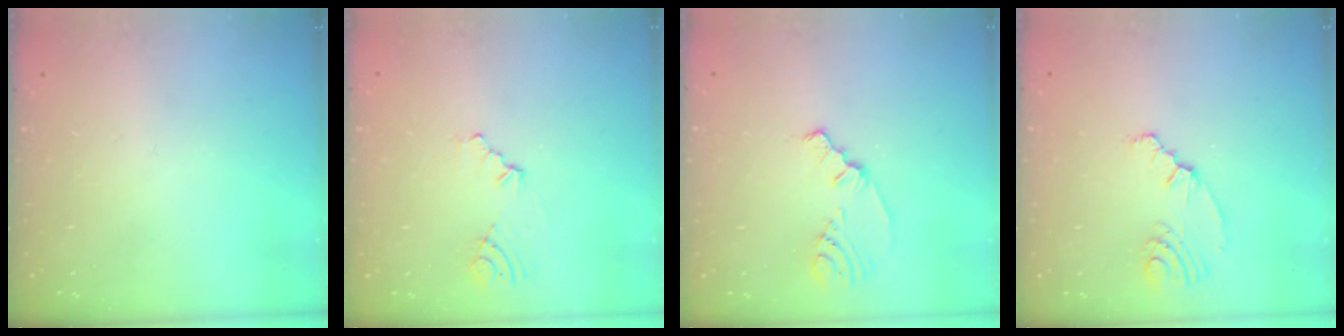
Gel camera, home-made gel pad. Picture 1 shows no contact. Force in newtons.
{"total": 3.4, "press": 2.8, "slide": 2.0}
{"total": 2.1, "press": 1.6, "slide": 1.3}
{"total": 4.8, "press": 2.3, "slide": 4.2}